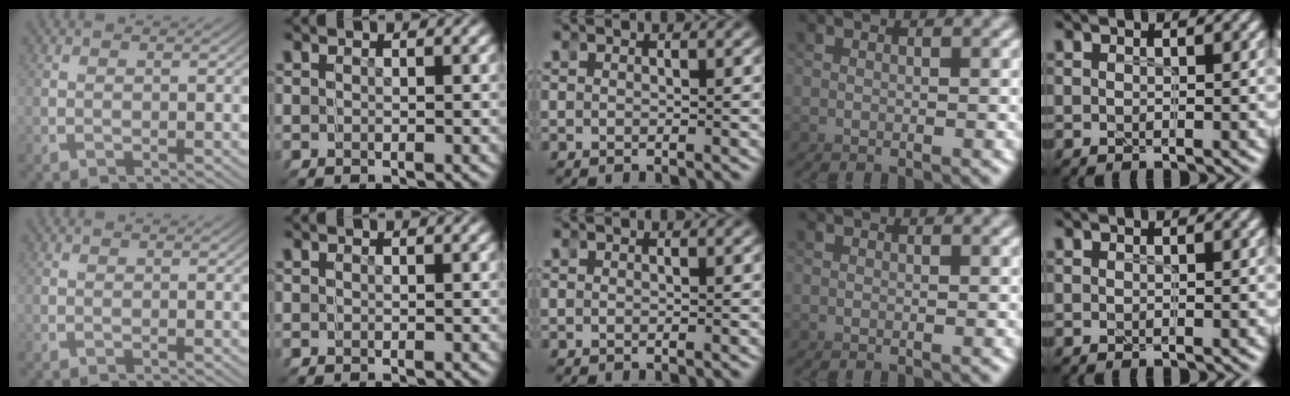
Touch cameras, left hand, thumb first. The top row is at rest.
{}